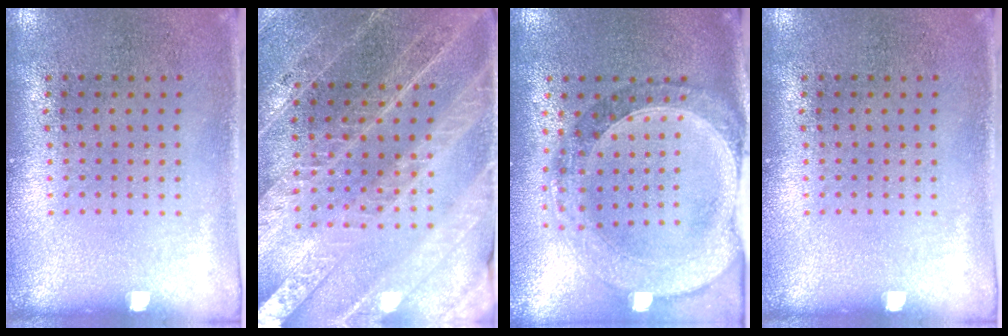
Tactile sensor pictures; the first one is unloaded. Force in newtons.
{"total": 4.3, "press": 3.8, "slide": 1.9}
{"total": 1.4, "press": 1.4, "slide": 0.3}
{"total": 0.0}